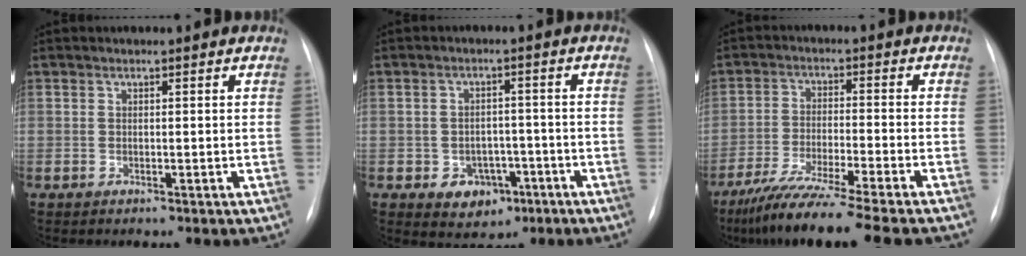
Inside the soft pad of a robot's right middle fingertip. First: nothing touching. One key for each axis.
{"total": 5.9, "fx": -2.6, "fy": 4.5, "fz": 2.6, "tx": -0.036, "ty": 0.011, "tz": -0.027}
{"total": 15.5, "fx": -12.6, "fy": -0.5, "fz": 9.0, "tx": -0.156, "ty": -0.046, "tz": -0.204}